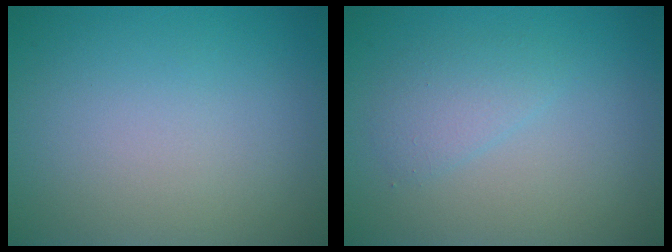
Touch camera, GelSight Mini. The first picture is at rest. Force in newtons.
{"total": 1.8, "press": 1.8, "slide": 0.2}